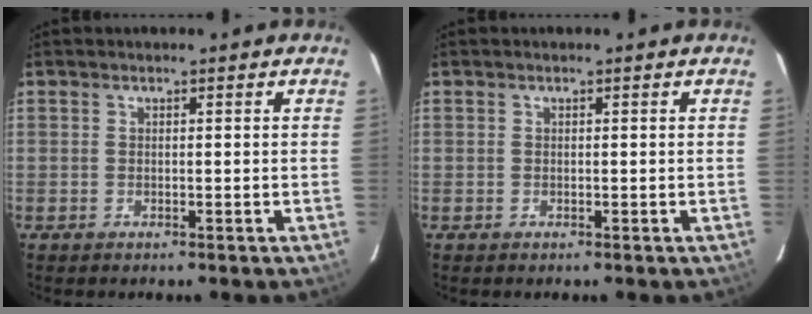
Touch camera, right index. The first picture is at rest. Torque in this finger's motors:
{"motor_torque": [0.00, 0.00, 0.01, 0.00]}